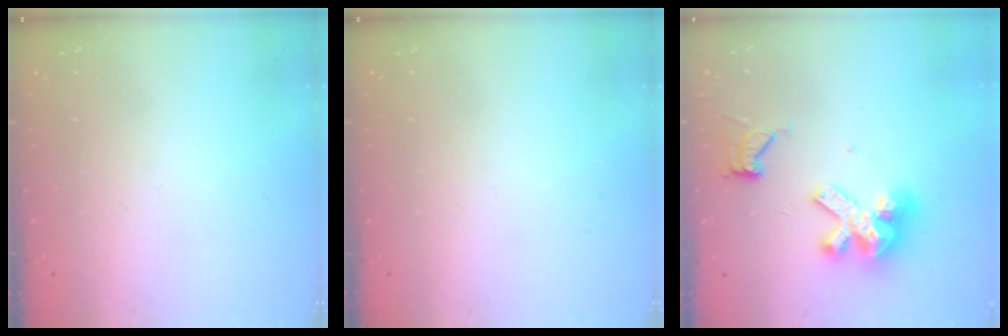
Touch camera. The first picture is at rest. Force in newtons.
{"total": 0.0}
{"total": 13.4, "press": 13.3, "slide": 1.7}